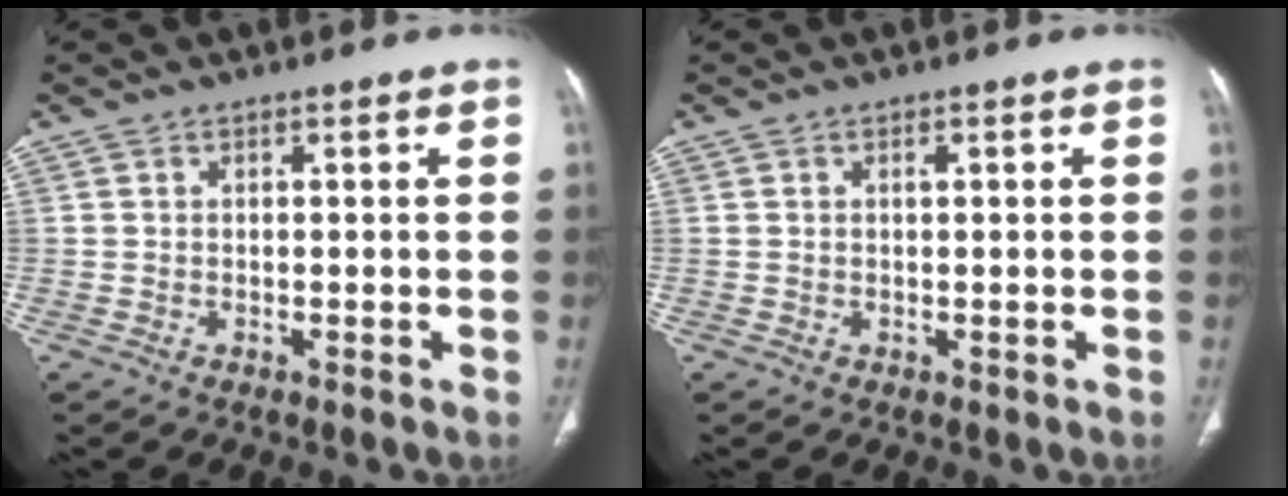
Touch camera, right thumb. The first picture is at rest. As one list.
[{"total": 0.7, "force": [0.3, 0.3, 0.6], "torque": [-0.005, 0.001, 0.004]}]